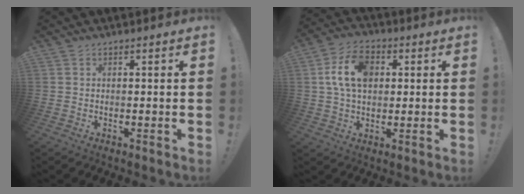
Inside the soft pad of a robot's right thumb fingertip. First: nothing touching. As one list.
[{"total": 12.3, "force": [2.4, 8.3, 8.7], "torque": [-0.169, 0.014, 0.044]}]